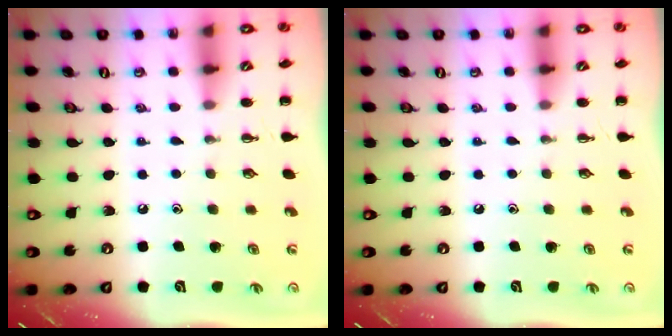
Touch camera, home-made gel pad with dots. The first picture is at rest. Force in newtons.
{"total": 0.0}